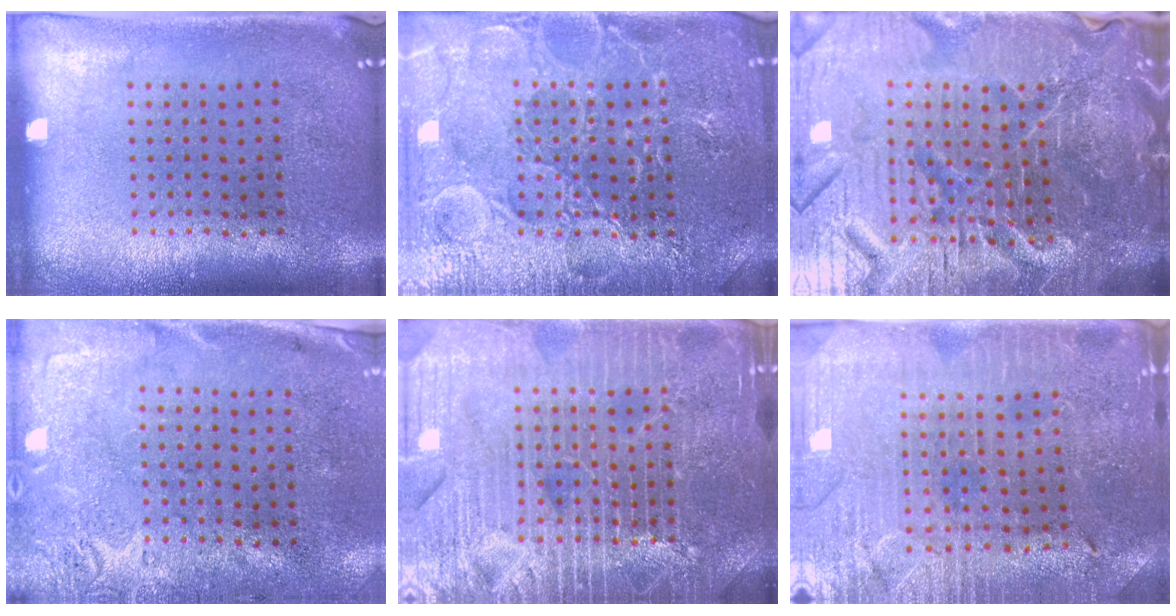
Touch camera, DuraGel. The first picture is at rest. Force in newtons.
{"total": 4.6, "press": 4.5, "slide": 0.7}
{"total": 7.2, "press": 6.5, "slide": 3.3}
{"total": 2.8, "press": 2.2, "slide": 1.8}
{"total": 7.2, "press": 7.2, "slide": 0.9}
{"total": 1.5, "press": 1.4, "slide": 0.2}